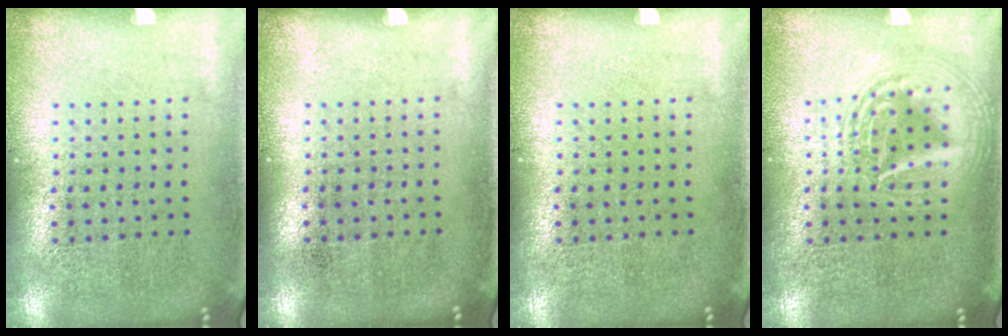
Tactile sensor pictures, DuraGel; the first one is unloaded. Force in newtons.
{"total": 0.0}
{"total": 0.0}
{"total": 2.6, "press": 2.5, "slide": 0.3}